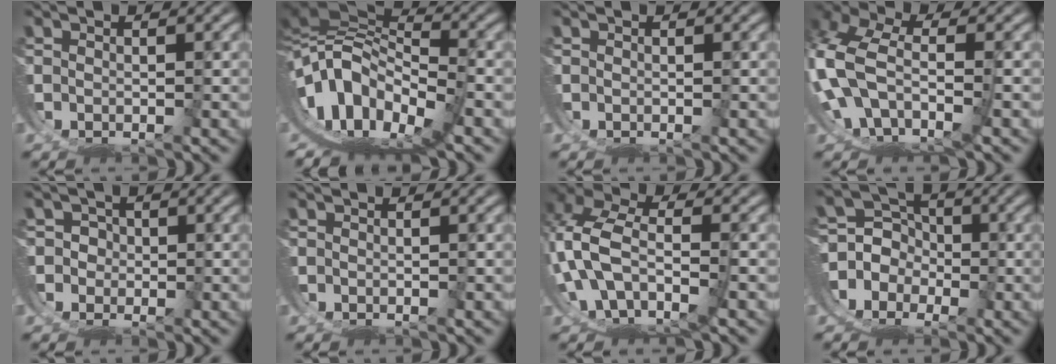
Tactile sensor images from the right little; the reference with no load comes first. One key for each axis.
{"total": 18.2, "fx": 1.0, "fy": 13.7, "fz": 12.0, "tx": -0.227, "ty": -0.017, "tz": 0.010}
{"total": 0.0}
{"total": 10.3, "fx": -1.3, "fy": 8.9, "fz": 5.0, "tx": -0.161, "ty": -0.045, "tz": -0.012}
{"total": 1.5, "fx": 0.3, "fy": 1.4, "fz": -0.5, "tx": 0.007, "ty": -0.008, "tz": 0.005}
{"total": 0.0}
{"total": 11.0, "fx": -0.8, "fy": 9.5, "fz": 5.6, "tx": -0.157, "ty": -0.042, "tz": -0.006}
{"total": 9.3, "fx": -0.5, "fy": 8.4, "fz": 3.8, "tx": -0.094, "ty": -0.025, "tz": -0.015}